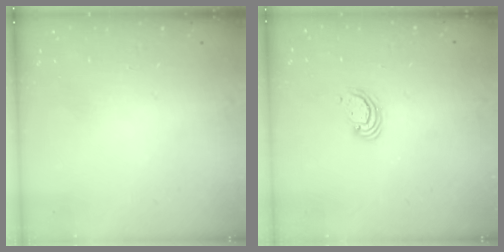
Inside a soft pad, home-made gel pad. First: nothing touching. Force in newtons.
{"total": 3.5, "press": 3.5, "slide": 0.3}